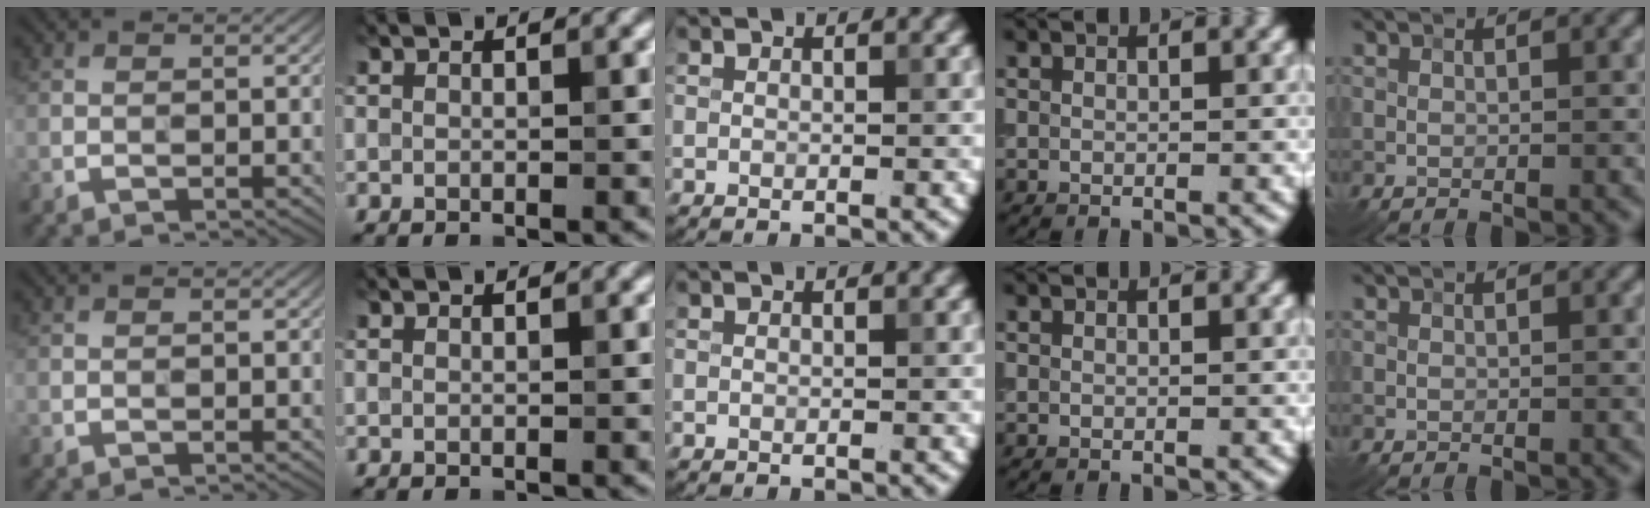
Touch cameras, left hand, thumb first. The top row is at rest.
{}